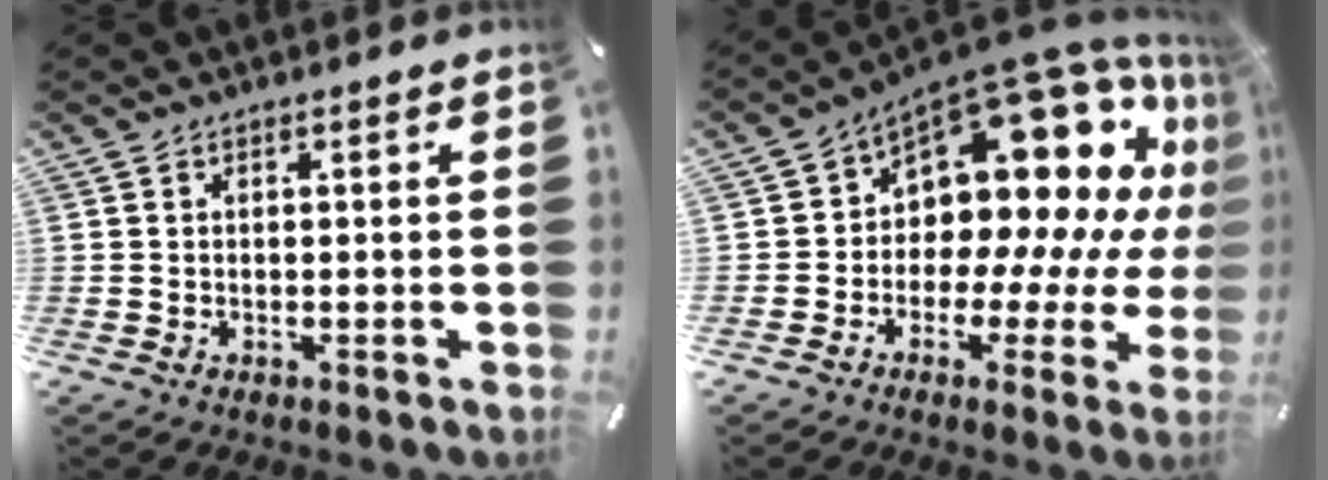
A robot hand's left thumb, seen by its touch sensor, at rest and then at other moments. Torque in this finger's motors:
{"motor_torque": [1.15, 1.05, 0.99, 0.56, 0.06]}